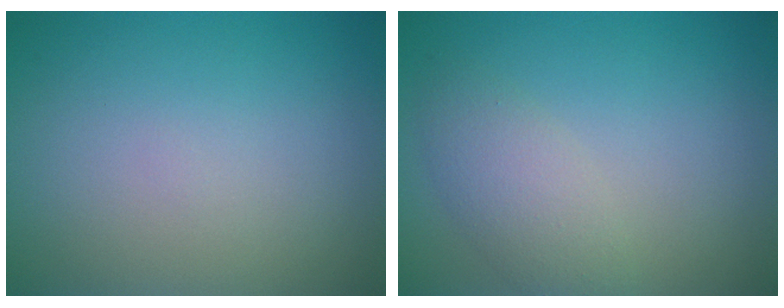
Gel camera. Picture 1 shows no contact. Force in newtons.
{"total": 2.9, "press": 2.9, "slide": 0.2}